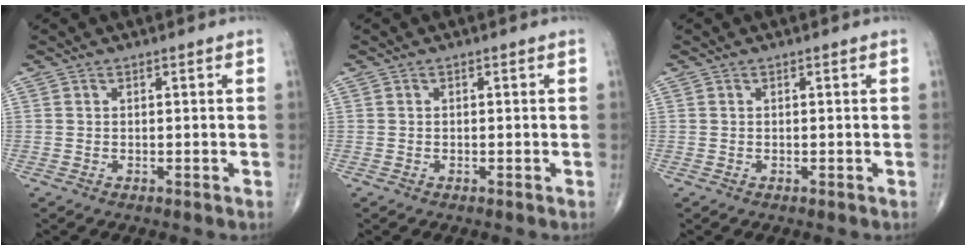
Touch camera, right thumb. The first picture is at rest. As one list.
[{"total": 0.0}, {"total": 0.0}]